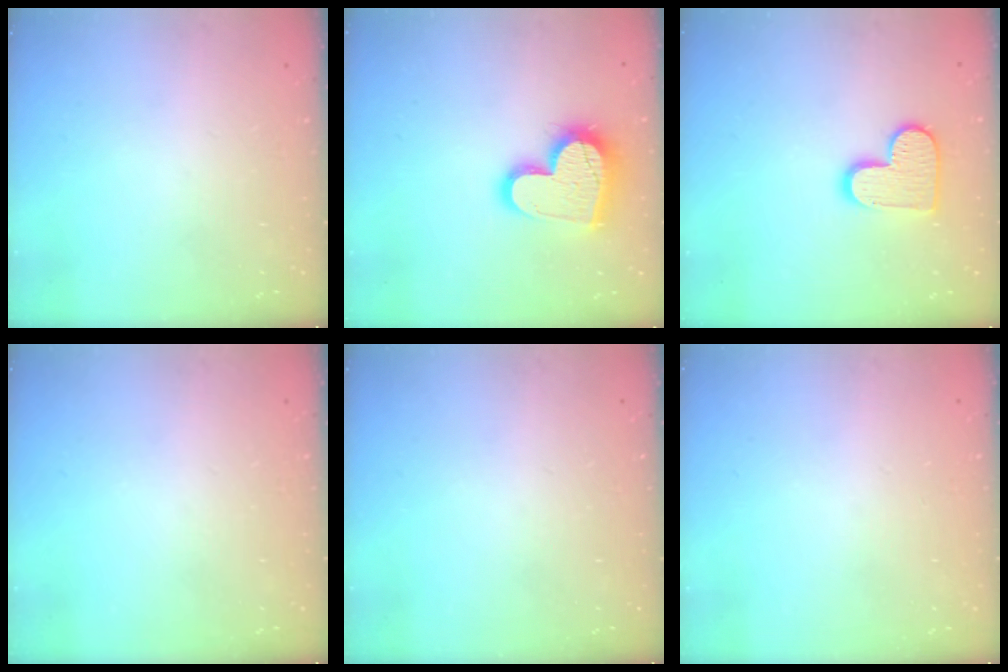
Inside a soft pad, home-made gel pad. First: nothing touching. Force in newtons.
{"total": 16.6, "press": 16.5, "slide": 1.6}
{"total": 11.7, "press": 11.6, "slide": 0.6}
{"total": 0.0}
{"total": 0.0}
{"total": 0.8, "press": 0.5, "slide": 0.6}